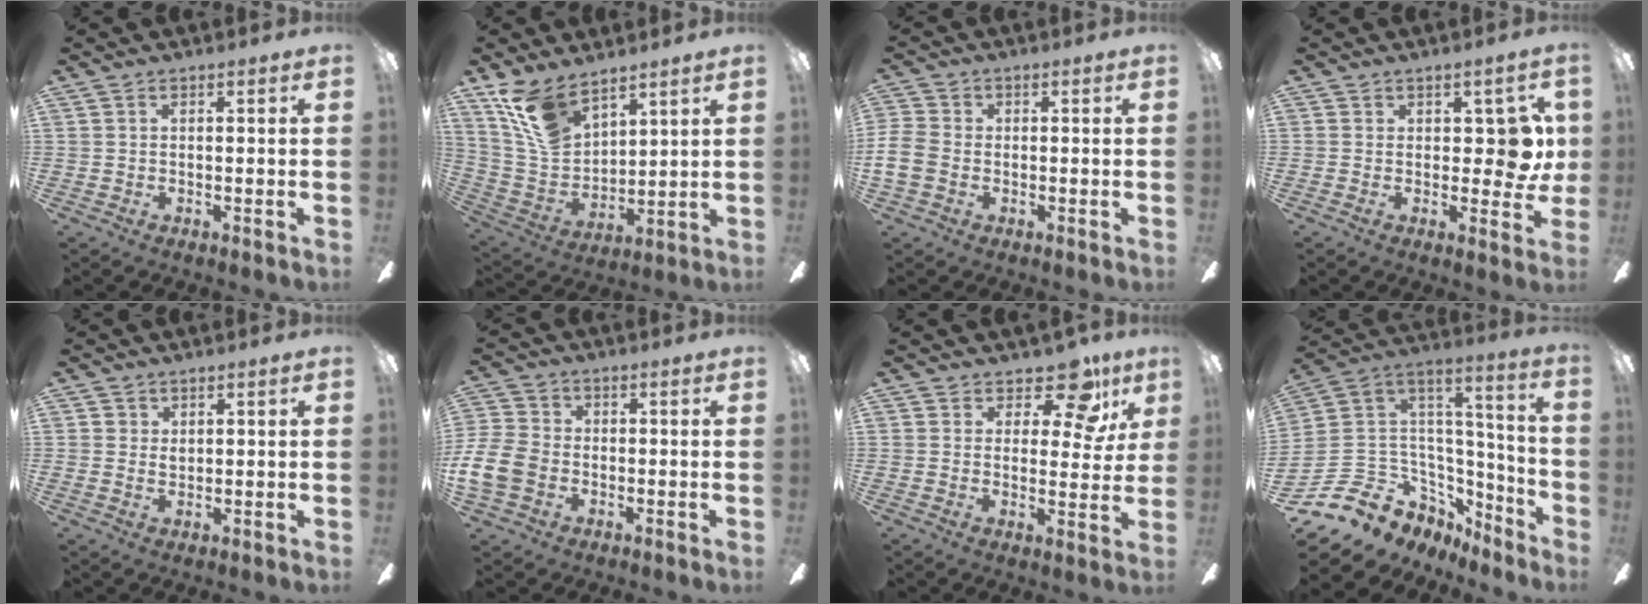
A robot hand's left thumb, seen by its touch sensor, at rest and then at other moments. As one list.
[{"total": 13.0, "force": [9.8, 6.1, 6.1], "torque": [-0.152, -0.036, 0.196]}, {"total": 5.4, "force": [-1.1, 4.2, 3.2], "torque": [-0.073, 0.011, -0.021]}, {"total": 7.9, "force": [1.0, 4.4, 6.4], "torque": [-0.073, 0.000, 0.018]}, {"total": 1.4, "force": [0.5, 1.0, 0.8], "torque": [-0.009, 0.001, 0.006]}, {"total": 10.0, "force": [-2.8, 7.9, 5.5], "torque": [-0.133, 0.027, -0.050]}, {"total": 11.1, "force": [7.4, 4.9, 6.7], "torque": [-0.087, -0.040, 0.127]}, {"total": 13.7, "force": [-6.0, 10.9, 5.6], "torque": [-0.161, 0.006, -0.084]}]